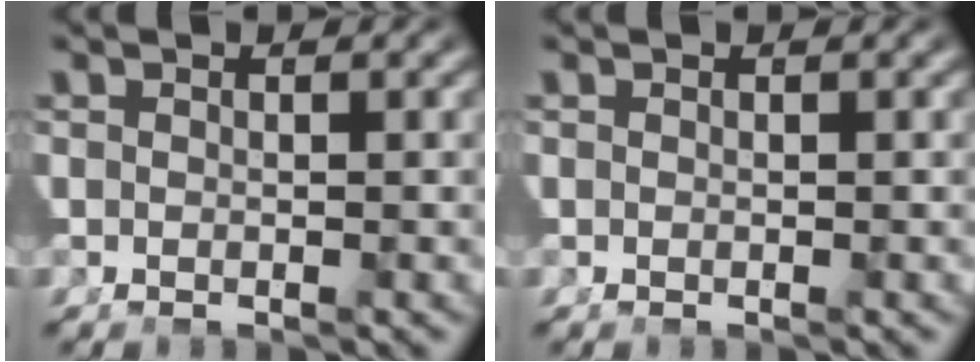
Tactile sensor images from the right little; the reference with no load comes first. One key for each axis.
{"total": 0.0}